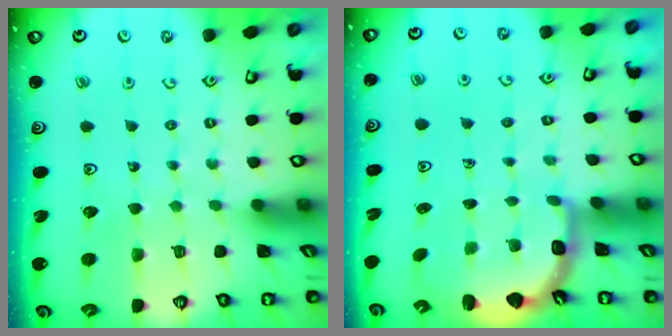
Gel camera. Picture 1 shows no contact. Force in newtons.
{"total": 3.4, "press": 2.4, "slide": 2.4}